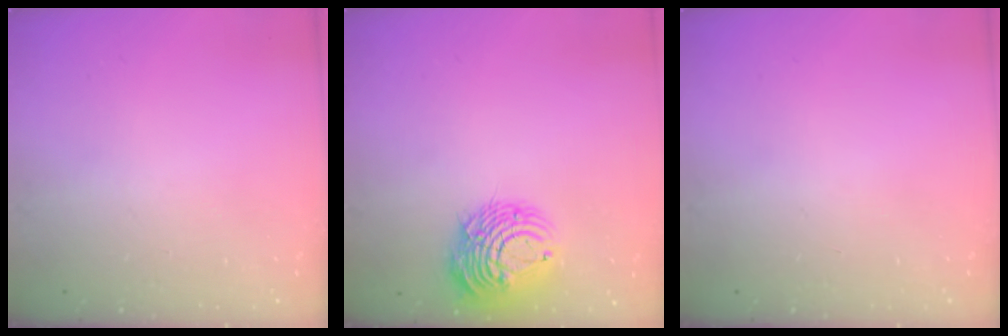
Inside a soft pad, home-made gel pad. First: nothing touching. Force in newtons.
{"total": 11.0, "press": 11.0, "slide": 1.4}
{"total": 0.0}